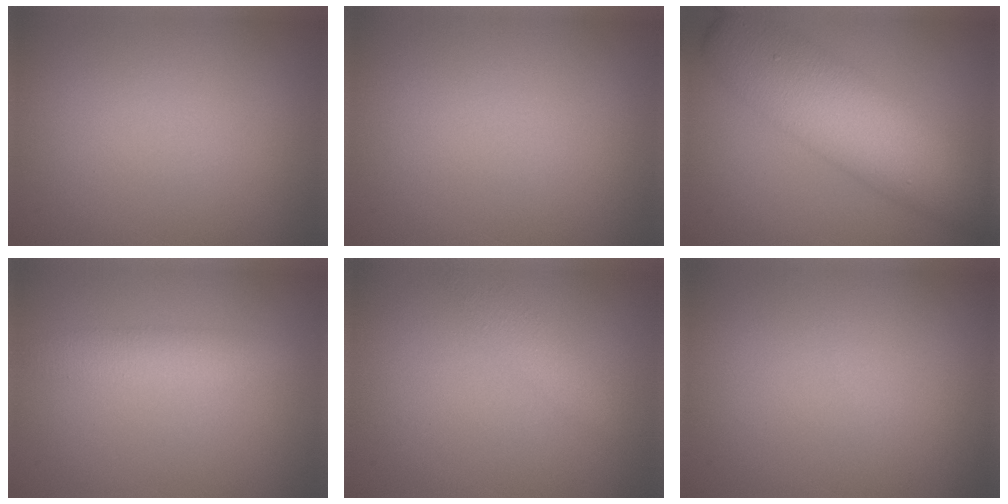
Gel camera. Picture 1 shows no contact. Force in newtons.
{"total": 0.0}
{"total": 8.4, "press": 8.4, "slide": 0.1}
{"total": 2.4, "press": 2.4, "slide": 0.1}
{"total": 1.6, "press": 1.6, "slide": 0.1}
{"total": 0.0}